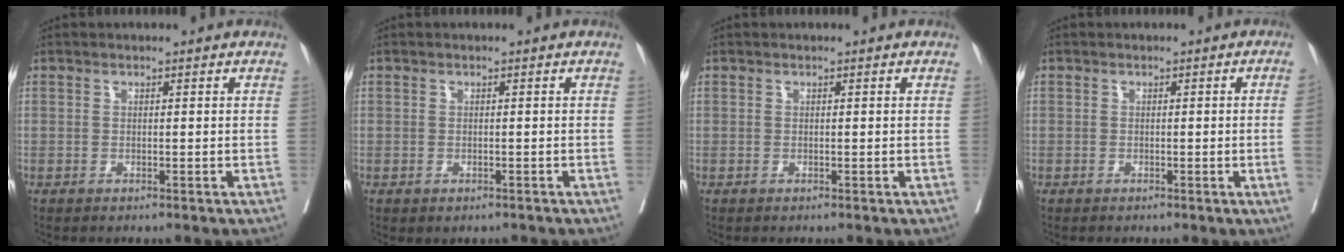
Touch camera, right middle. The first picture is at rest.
{"total": 1.0, "force": [-0.6, 0.8, 0.2], "torque": [-0.002, 0.002, -0.006]}
{"total": 0.0}
{"total": 1.6, "force": [-0.2, -0.5, 1.5], "torque": [-0.016, -0.002, 0.001]}